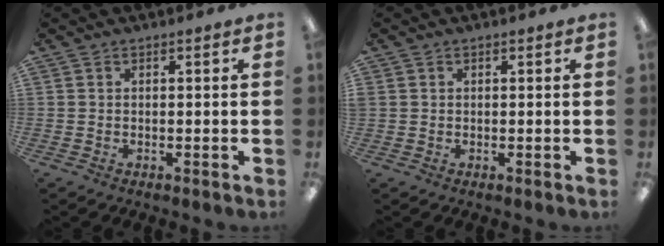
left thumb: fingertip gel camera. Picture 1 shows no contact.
{"total": 0.8, "force": [0.2, 0.8, 0.0], "torque": [0.000, 0.005, 0.002]}